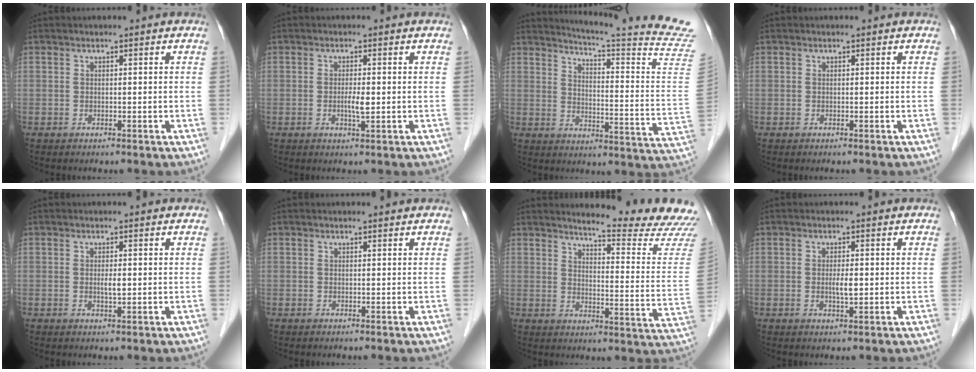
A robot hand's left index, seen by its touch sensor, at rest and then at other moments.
{"total": 2.0, "force": [-0.1, 0.2, 2.0], "torque": [-0.039, -0.002, -0.001]}
{"total": 20.7, "force": [19.3, -3.2, 6.7], "torque": [-0.117, -0.153, 0.226]}
{"total": 0.0}
{"total": 1.4, "force": [0.2, 0.2, 1.3], "torque": [-0.026, 0.000, 0.004]}
{"total": 0.9, "force": [0.8, -0.1, 0.1], "torque": [-0.010, -0.001, 0.011]}
{"total": 16.4, "force": [15.8, -1.6, 4.2], "torque": [-0.063, -0.125, 0.178]}
{"total": 1.9, "force": [0.1, 0.3, 1.9], "torque": [-0.037, -0.002, 0.002]}